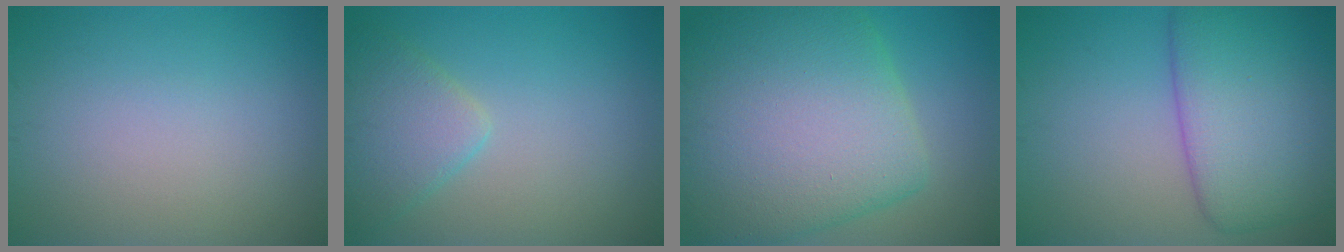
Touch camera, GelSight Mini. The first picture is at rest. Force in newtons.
{"total": 3.5, "press": 3.5, "slide": 0.2}
{"total": 13.3, "press": 13.2, "slide": 0.7}
{"total": 8.5, "press": 8.5, "slide": 0.4}